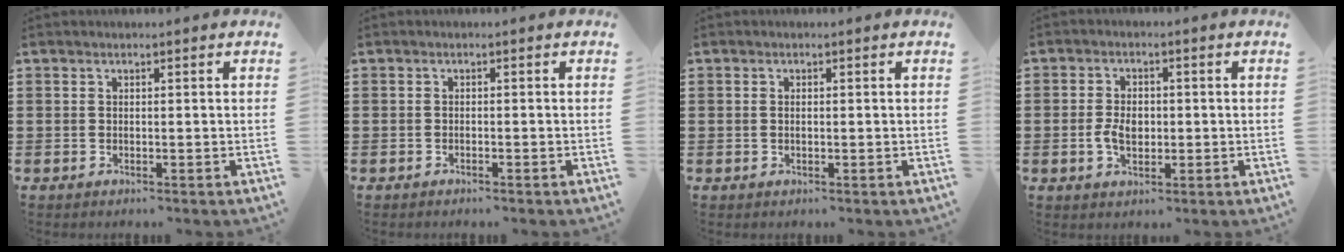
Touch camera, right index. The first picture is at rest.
{"total": 0.6, "force": [-0.6, 0.1, 0.2], "torque": [-0.006, -0.002, -0.012]}
{"total": 0.7, "force": [0.0, 0.3, 0.6], "torque": [-0.014, 0.001, -0.001]}
{"total": 3.8, "force": [-0.5, 2.5, 2.9], "torque": [-0.063, 0.004, -0.012]}